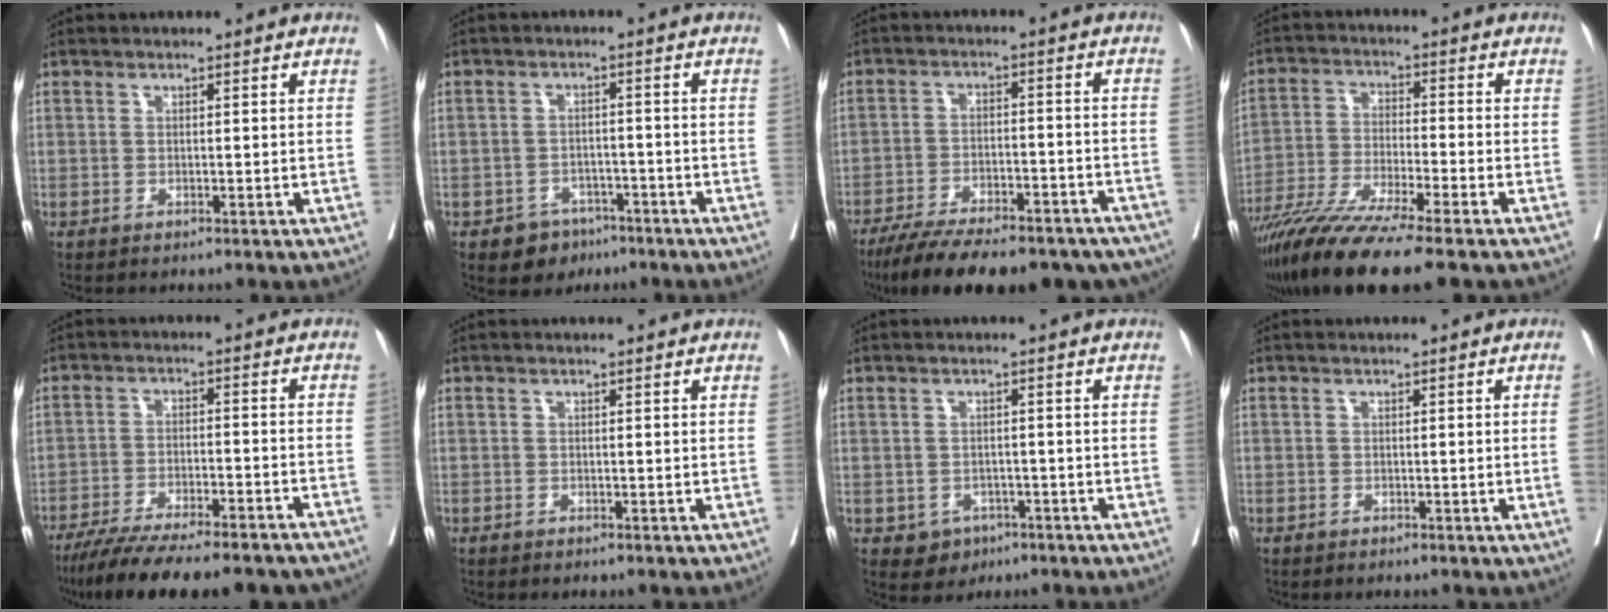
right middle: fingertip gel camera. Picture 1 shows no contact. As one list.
[{"total": 4.2, "force": [-2.4, 3.3, 0.9], "torque": [-0.008, 0.012, -0.030]}, {"total": 22.9, "force": [-17.8, 7.2, 12.5], "torque": [-0.174, -0.010, -0.241]}, {"total": 13.3, "force": [-10.1, -0.6, 8.6], "torque": [-0.160, -0.042, -0.176]}, {"total": 20.3, "force": [-17.3, 3.4, 10.0], "torque": [-0.132, -0.016, -0.243]}, {"total": 0.6, "force": [0.3, 0.4, -0.1], "torque": [0.002, 0.009, 0.003]}, {"total": 3.1, "force": [-1.1, 2.8, 0.8], "torque": [-0.007, 0.010, -0.007]}, {"total": 0.7, "force": [0.3, 0.0, 0.7], "torque": [-0.009, 0.006, 0.004]}]